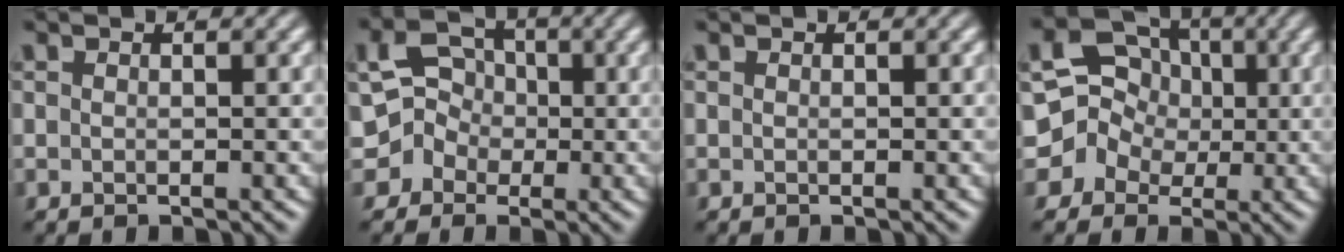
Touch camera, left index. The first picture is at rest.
{"total": 3.1, "force": [-0.4, 3.0, 0.8], "torque": [0.004, 0.014, -0.017]}
{"total": 0.0}
{"total": 6.4, "force": [0.0, 6.0, 2.3], "torque": [-0.014, 0.035, -0.030]}